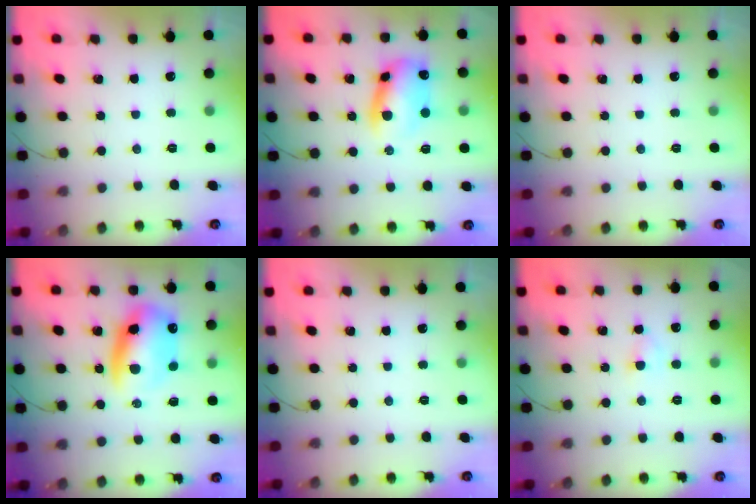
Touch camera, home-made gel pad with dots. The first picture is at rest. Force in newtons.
{"total": 10.3, "press": 10.2, "slide": 1.4}
{"total": 0.0}
{"total": 13.3, "press": 12.8, "slide": 3.7}
{"total": 0.0}
{"total": 2.7, "press": 2.6, "slide": 1.0}